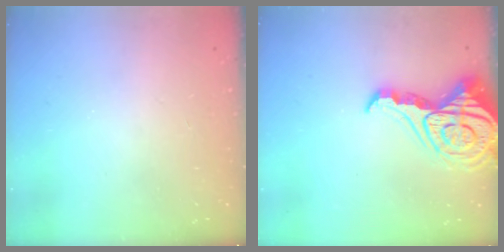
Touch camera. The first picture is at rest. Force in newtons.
{"total": 12.6, "press": 12.5, "slide": 1.2}